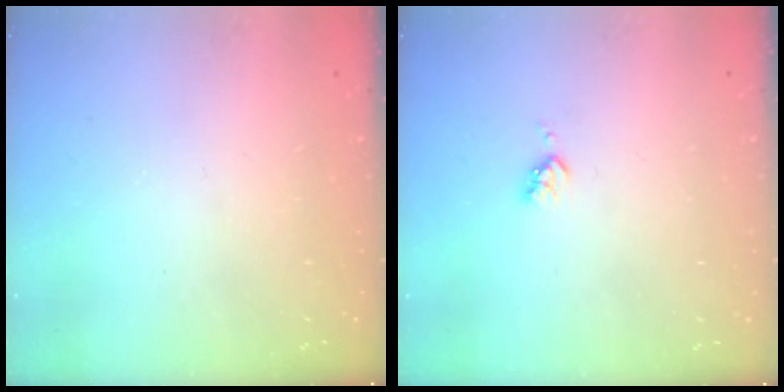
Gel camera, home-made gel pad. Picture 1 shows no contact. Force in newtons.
{"total": 3.2, "press": 3.2, "slide": 0.4}